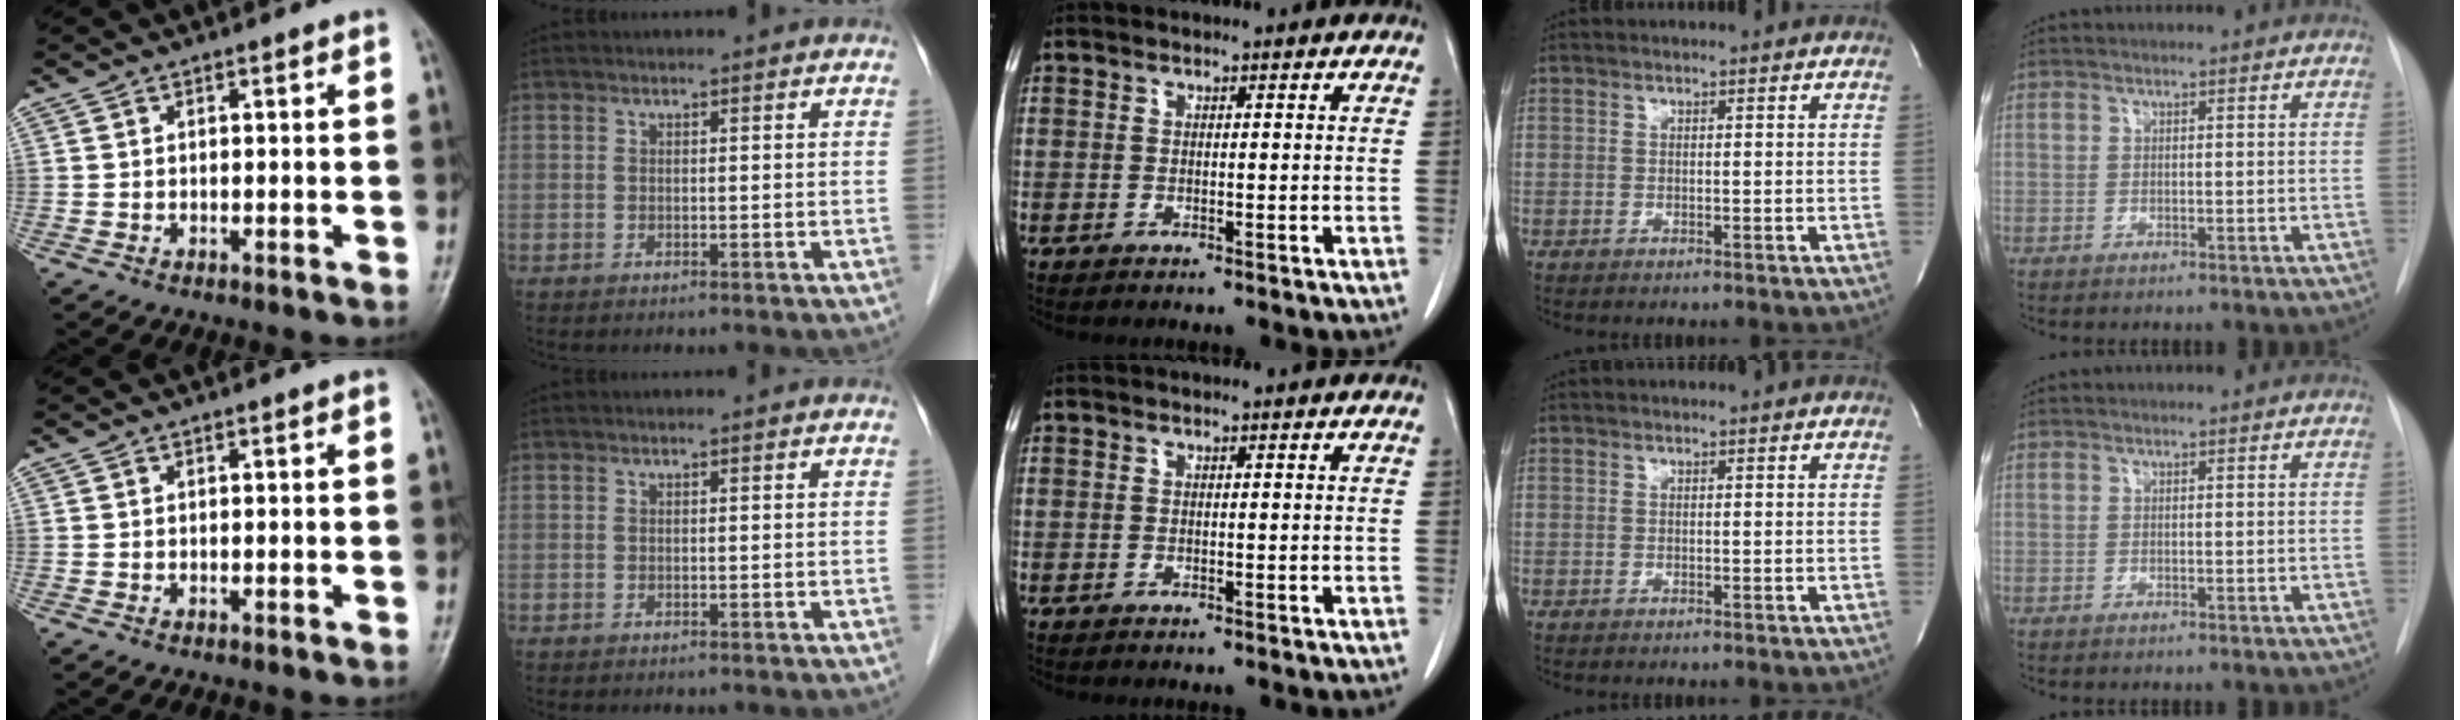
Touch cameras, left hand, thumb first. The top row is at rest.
{}